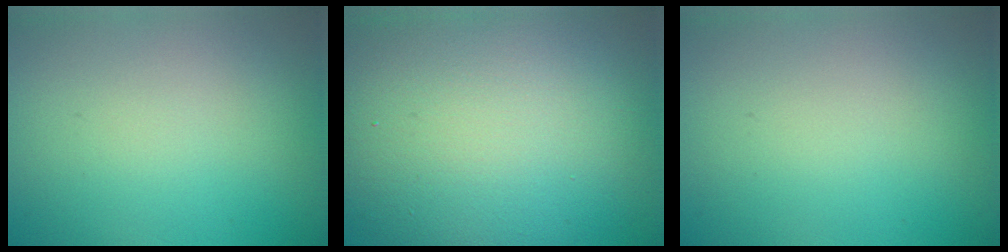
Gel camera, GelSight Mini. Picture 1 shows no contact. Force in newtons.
{"total": 14.7, "press": 14.7, "slide": 0.8}
{"total": 0.0}